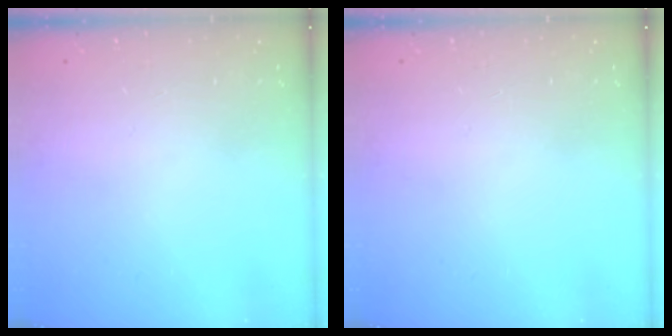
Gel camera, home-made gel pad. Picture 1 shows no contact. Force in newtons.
{"total": 0.0}